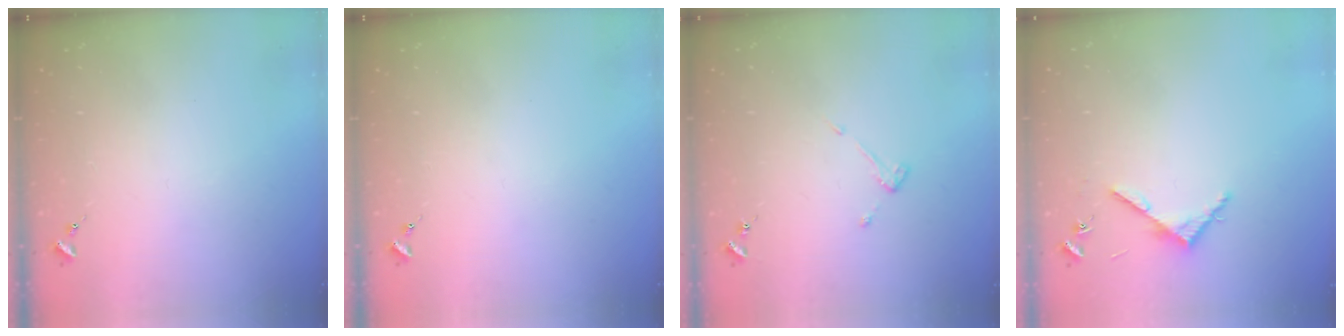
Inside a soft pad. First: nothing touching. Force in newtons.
{"total": 0.0}
{"total": 2.9, "press": 2.9, "slide": 0.5}
{"total": 4.2, "press": 4.2, "slide": 0.4}